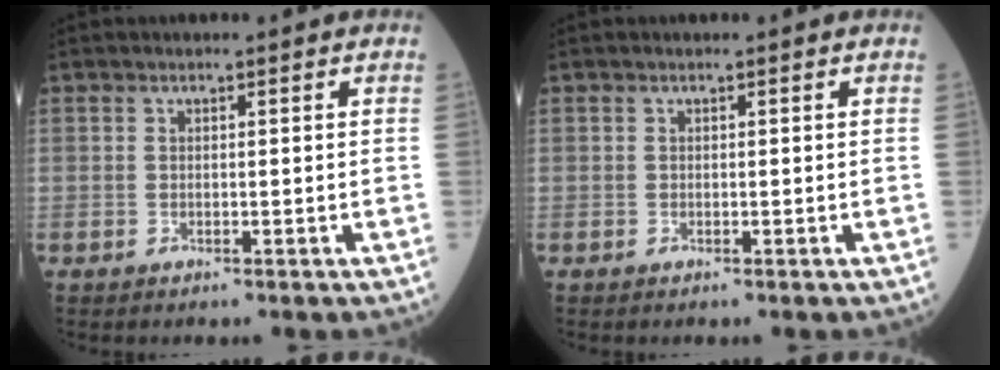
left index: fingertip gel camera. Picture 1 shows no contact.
{"total": 0.0}